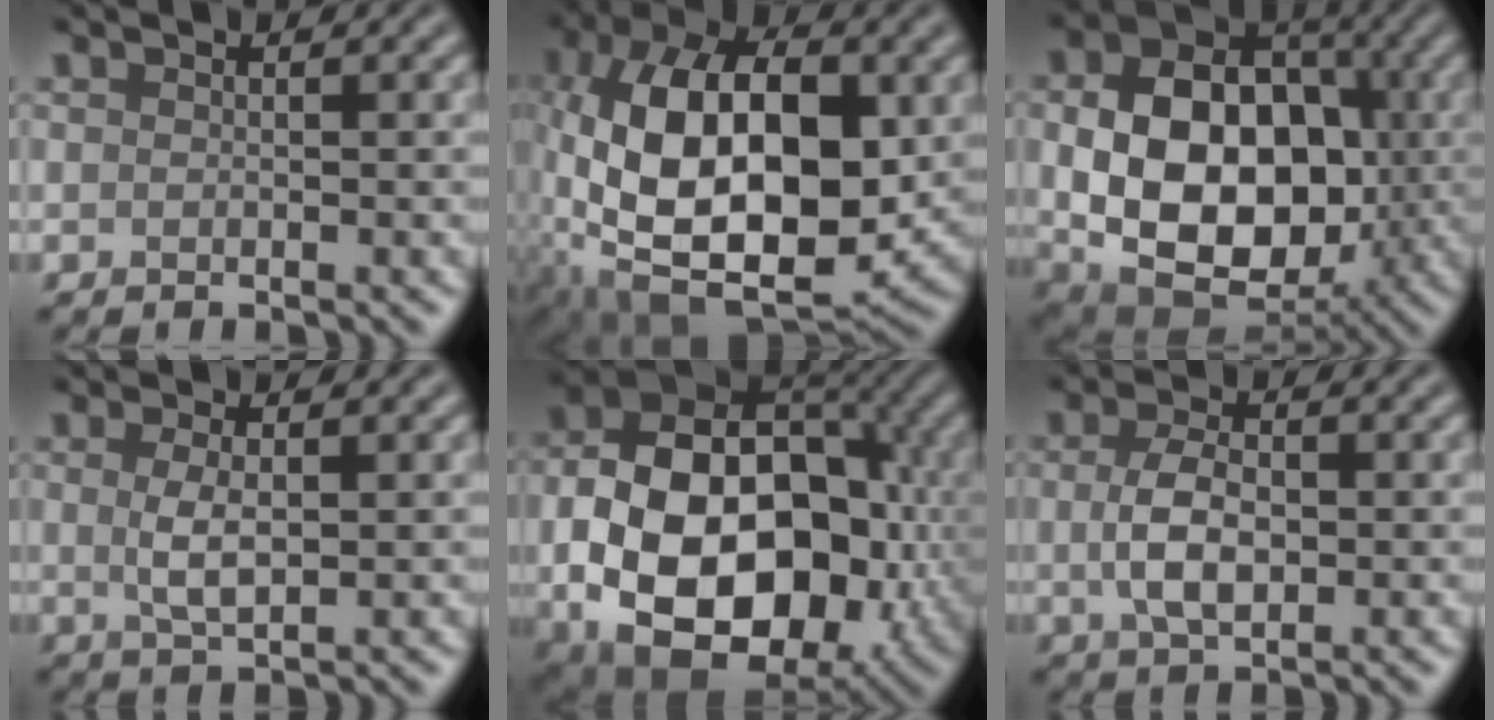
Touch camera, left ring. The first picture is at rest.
{"total": 15.3, "force": [-0.5, 8.2, 12.9], "torque": [-0.233, 0.009, -0.015]}
{"total": 13.5, "force": [-0.7, 9.7, 9.4], "torque": [-0.163, -0.017, -0.010]}
{"total": 2.3, "force": [0.3, 0.8, 2.2], "torque": [-0.051, 0.000, 0.005]}
{"total": 18.1, "force": [-3.0, 12.4, 12.9], "torque": [-0.212, -0.027, -0.041]}
{"total": 4.0, "force": [-0.1, 2.2, 3.3], "torque": [-0.073, 0.001, -0.001]}